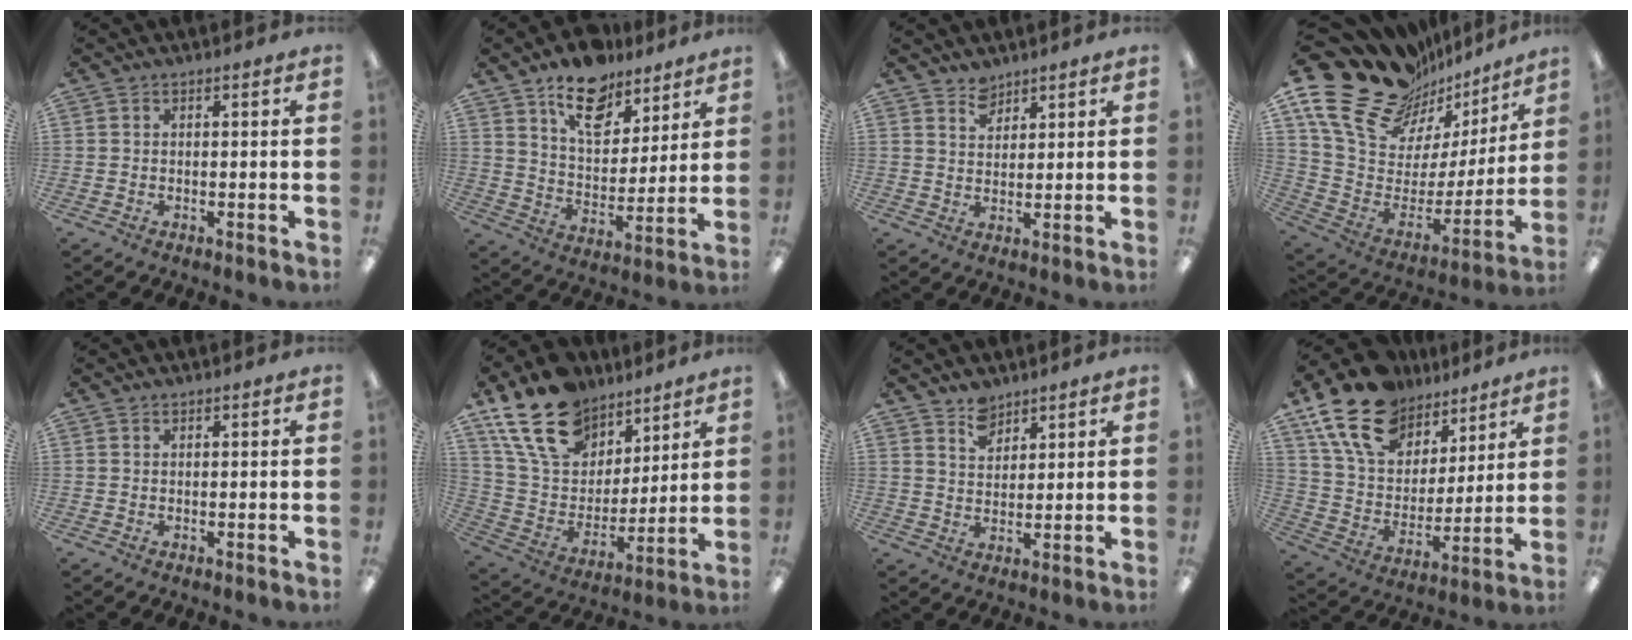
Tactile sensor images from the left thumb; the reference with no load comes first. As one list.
[{"total": 14.8, "force": [10.8, 8.0, 6.4], "torque": [-0.093, -0.065, 0.194]}, {"total": 4.5, "force": [3.8, 2.2, 0.4], "torque": [-0.003, -0.020, 0.072]}, {"total": 22.2, "force": [15.0, 12.4, 10.7], "torque": [-0.169, -0.107, 0.275]}, {"total": 0.7, "force": [0.6, 0.4, 0.1], "torque": [-0.001, 0.001, 0.012]}, {"total": 21.1, "force": [13.7, 12.9, 9.4], "torque": [-0.178, -0.067, 0.257]}, {"total": 5.8, "force": [4.8, 3.0, 1.1], "torque": [-0.012, -0.028, 0.089]}, {"total": 20.5, "force": [13.6, 12.2, 9.2], "torque": [-0.181, -0.066, 0.255]}]